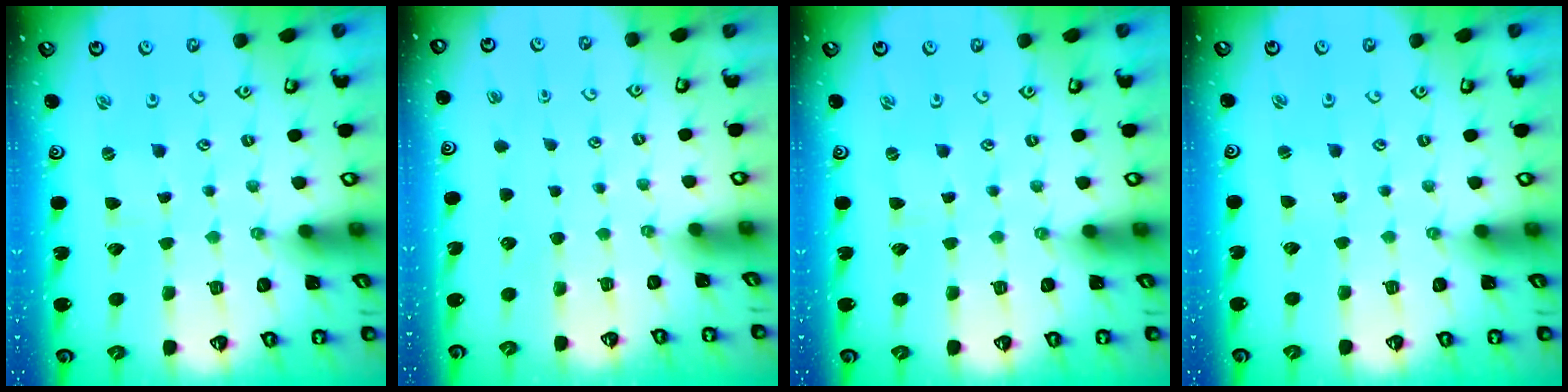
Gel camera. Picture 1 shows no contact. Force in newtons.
{"total": 0.0}
{"total": 0.0}
{"total": 0.0}